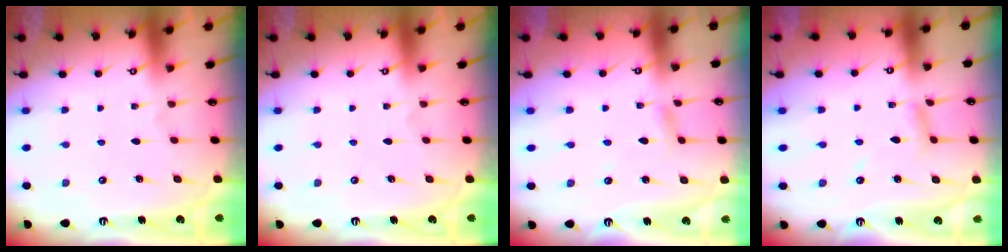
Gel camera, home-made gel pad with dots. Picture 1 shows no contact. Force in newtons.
{"total": 0.0}
{"total": 2.3, "press": 2.3, "slide": 0.3}
{"total": 5.9, "press": 5.9, "slide": 0.5}